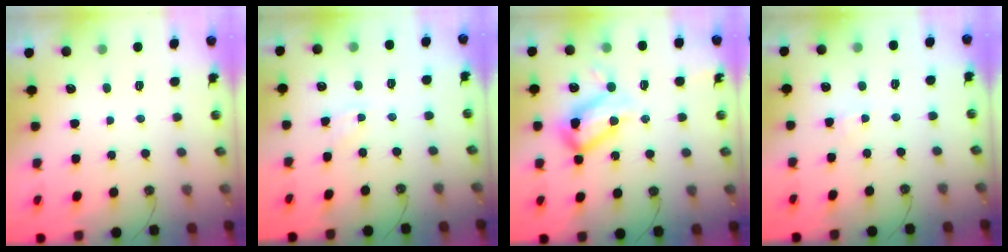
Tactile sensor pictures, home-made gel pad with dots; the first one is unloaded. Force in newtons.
{"total": 3.9, "press": 3.9, "slide": 0.5}
{"total": 14.8, "press": 14.7, "slide": 1.5}
{"total": 2.5, "press": 2.4, "slide": 0.4}